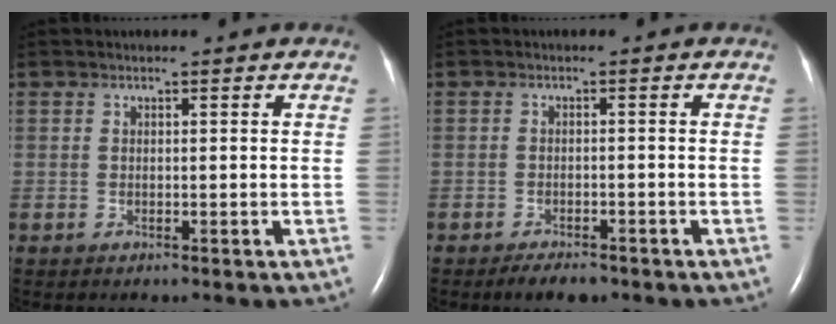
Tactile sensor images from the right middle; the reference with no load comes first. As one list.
[{"total": 3.3, "force": [-2.6, 1.2, 1.8], "torque": [-0.030, -0.003, -0.036]}]